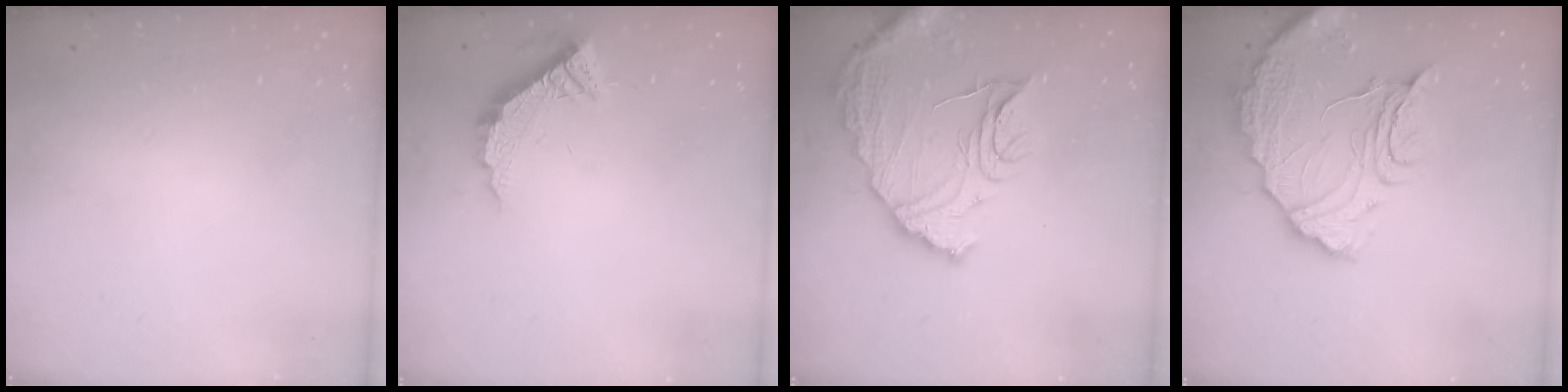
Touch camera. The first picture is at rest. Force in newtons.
{"total": 11.5, "press": 11.5, "slide": 0.6}
{"total": 14.9, "press": 14.8, "slide": 1.2}
{"total": 15.9, "press": 15.8, "slide": 1.2}